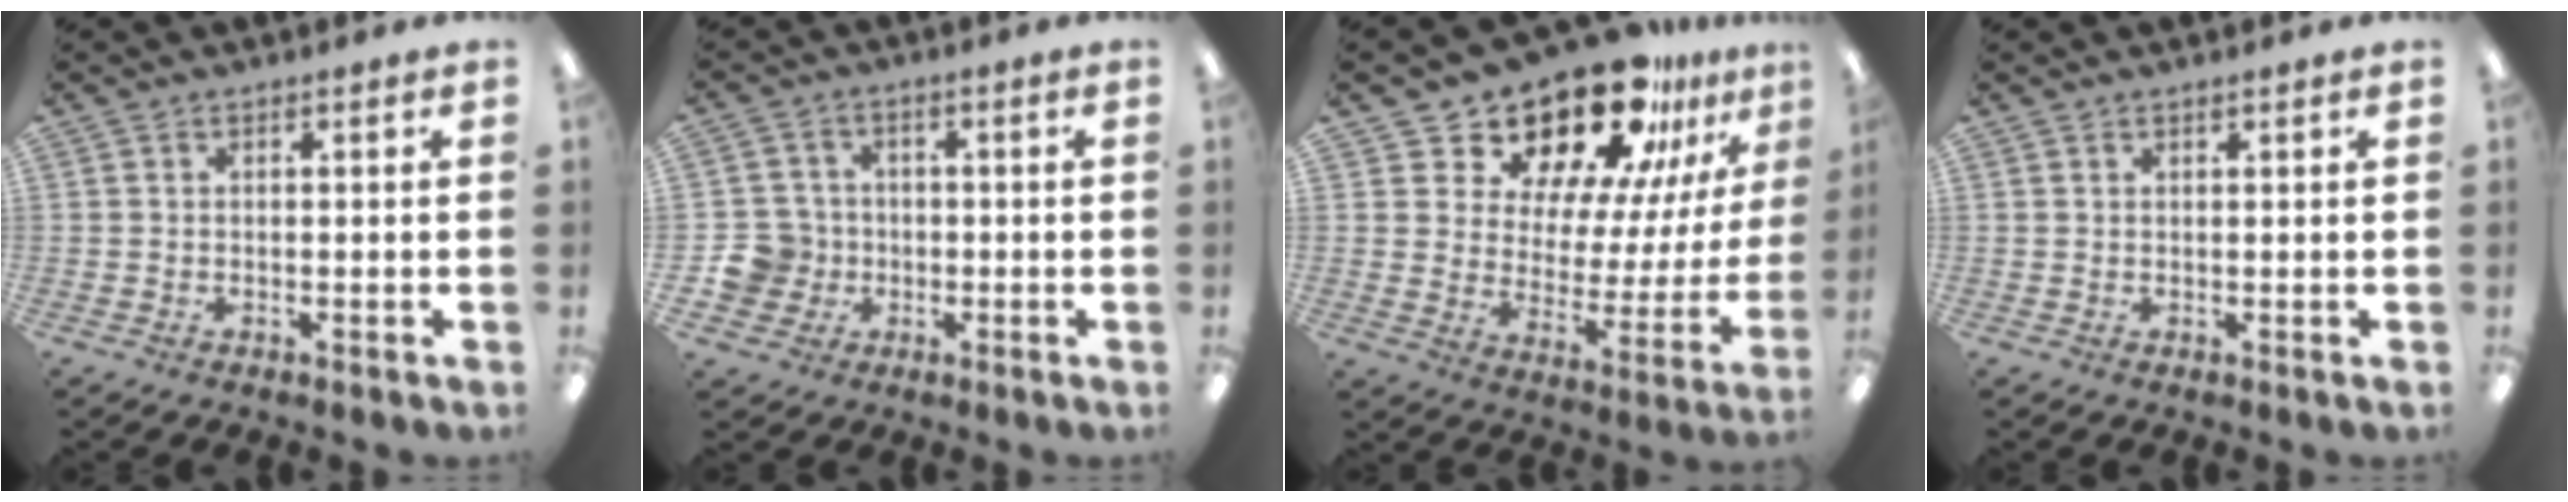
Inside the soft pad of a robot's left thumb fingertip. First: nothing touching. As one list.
[{"total": 7.3, "force": [-1.3, 6.9, 1.7], "torque": [-0.054, 0.016, -0.022]}, {"total": 21.8, "force": [18.4, 8.2, 8.3], "torque": [-0.137, -0.143, 0.319]}, {"total": 0.6, "force": [0.6, 0.2, 0.2], "torque": [-0.003, 0.002, 0.010]}]